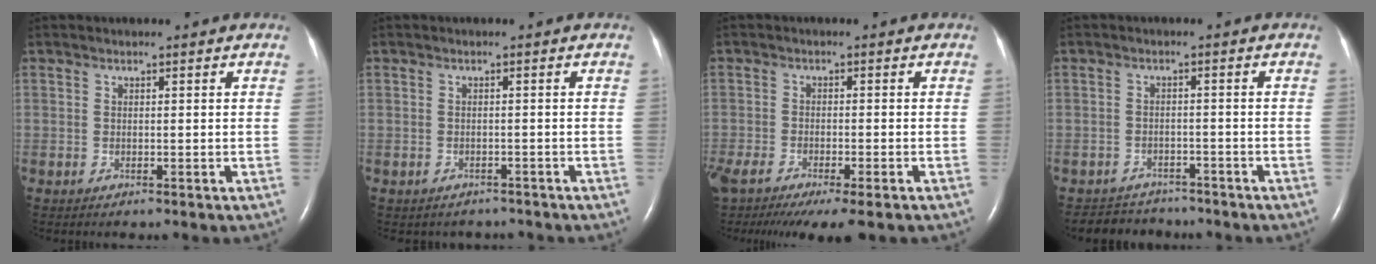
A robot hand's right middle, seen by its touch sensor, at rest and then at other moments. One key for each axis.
{"total": 2.7, "fx": -2.3, "fy": 1.4, "fz": 0.1, "tx": -0.007, "ty": 0.008, "tz": -0.028}
{"total": 13.2, "fx": -9.8, "fy": 3.2, "fz": 8.2, "tx": -0.175, "ty": -0.026, "tz": -0.149}
{"total": 5.3, "fx": -4.8, "fy": 2.2, "fz": -0.2, "tx": 0.005, "ty": 0.005, "tz": -0.071}